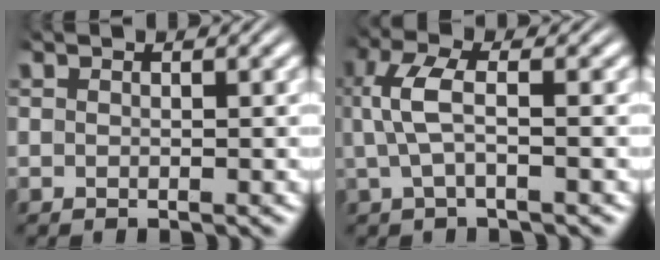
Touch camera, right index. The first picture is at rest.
{"total": 3.9, "force": [0.2, 1.3, 3.6], "torque": [-0.085, 0.004, 0.004]}